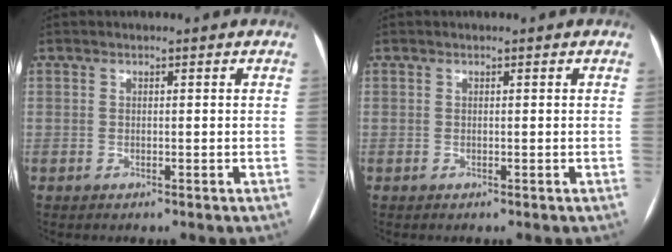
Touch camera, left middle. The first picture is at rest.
{"total": 0.0}